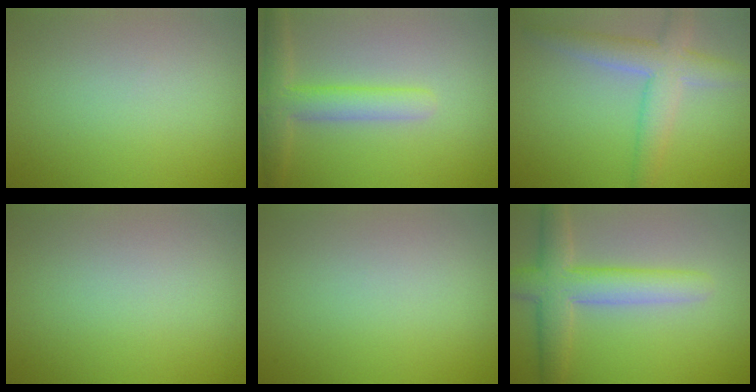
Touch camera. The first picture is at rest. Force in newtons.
{"total": 3.9, "press": 3.9, "slide": 0.4}
{"total": 5.1, "press": 5.1, "slide": 0.3}
{"total": 0.0}
{"total": 0.0}
{"total": 5.7, "press": 5.7, "slide": 0.2}